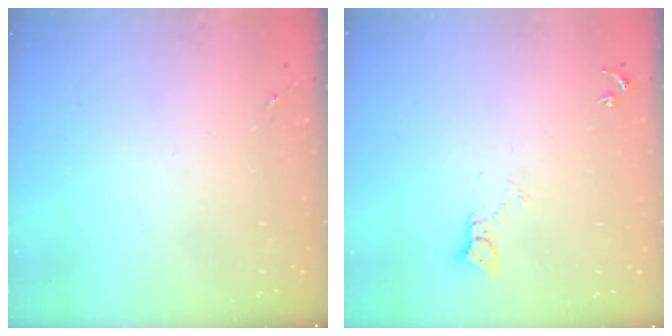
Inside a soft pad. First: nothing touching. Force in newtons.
{"total": 3.2, "press": 3.2, "slide": 0.4}